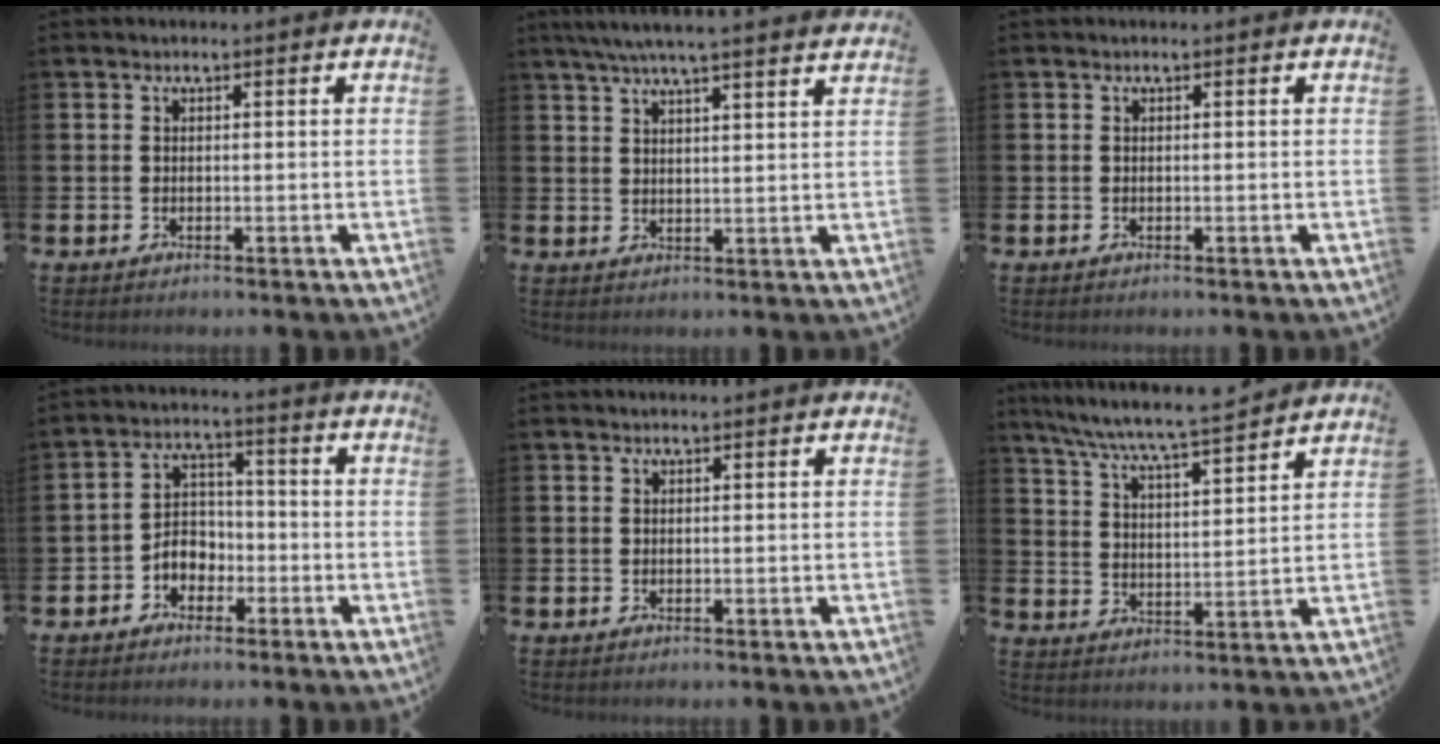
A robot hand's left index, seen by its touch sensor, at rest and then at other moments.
{"total": 5.7, "force": [5.3, -0.4, 1.9], "torque": [-0.045, -0.021, 0.094]}
{"total": 0.0}
{"total": 3.8, "force": [-1.8, 3.0, 1.4], "torque": [-0.029, -0.001, -0.044]}
{"total": 0.0}
{"total": 7.3, "force": [7.0, -0.2, 2.1], "torque": [-0.069, -0.050, 0.122]}